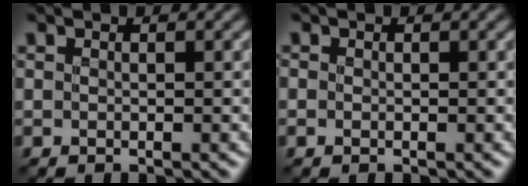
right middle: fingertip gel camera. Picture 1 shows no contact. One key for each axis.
{"total": 0.5, "fx": -0.2, "fy": 0.5, "fz": 0.2, "tx": -0.002, "ty": -0.004, "tz": -0.004}